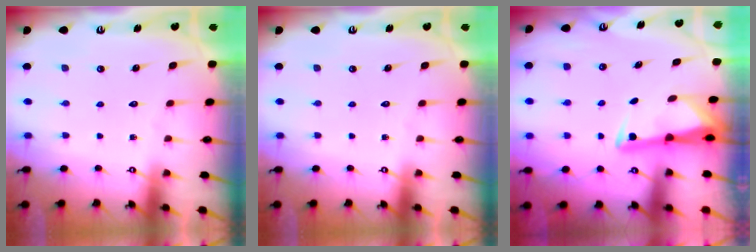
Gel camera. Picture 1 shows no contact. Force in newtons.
{"total": 0.0}
{"total": 3.2, "press": 3.1, "slide": 0.4}